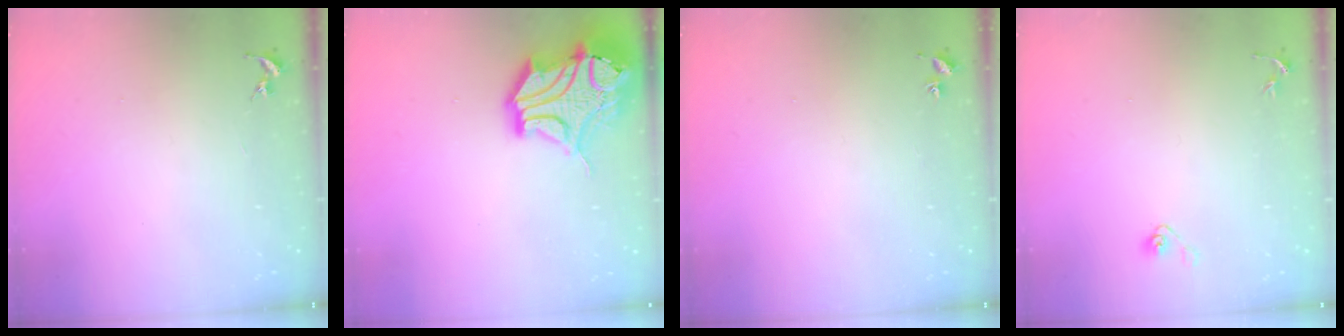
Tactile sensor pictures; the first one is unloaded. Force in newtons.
{"total": 19.2, "press": 19.0, "slide": 3.0}
{"total": 1.8, "press": 1.8, "slide": 0.2}
{"total": 4.0, "press": 3.4, "slide": 2.0}